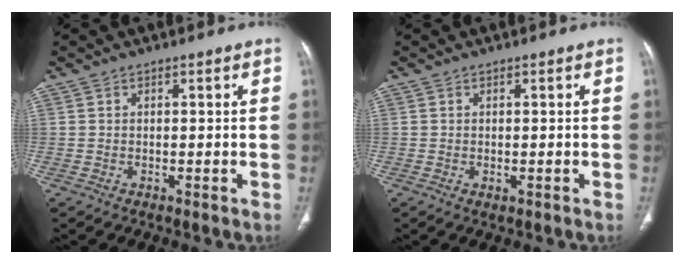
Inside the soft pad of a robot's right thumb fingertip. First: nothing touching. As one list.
[{"total": 0.9, "force": [-0.3, 0.4, 0.7], "torque": [-0.014, -0.004, -0.001]}]